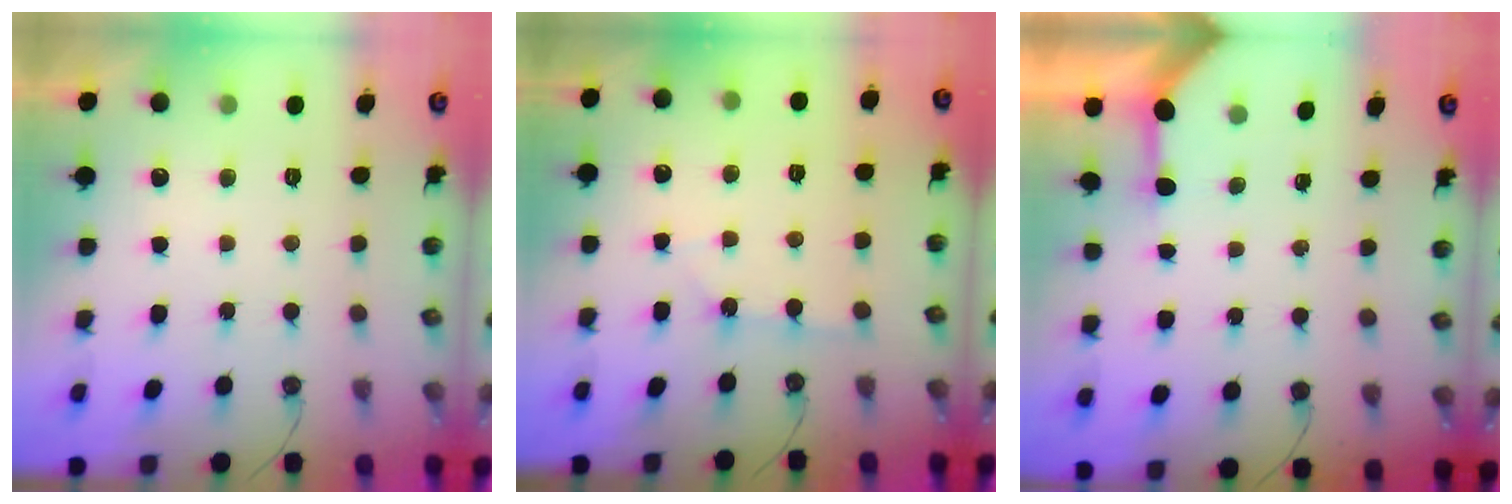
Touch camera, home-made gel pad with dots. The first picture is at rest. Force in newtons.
{"total": 1.6, "press": 1.6, "slide": 0.3}
{"total": 3.3, "press": 3.3, "slide": 0.3}